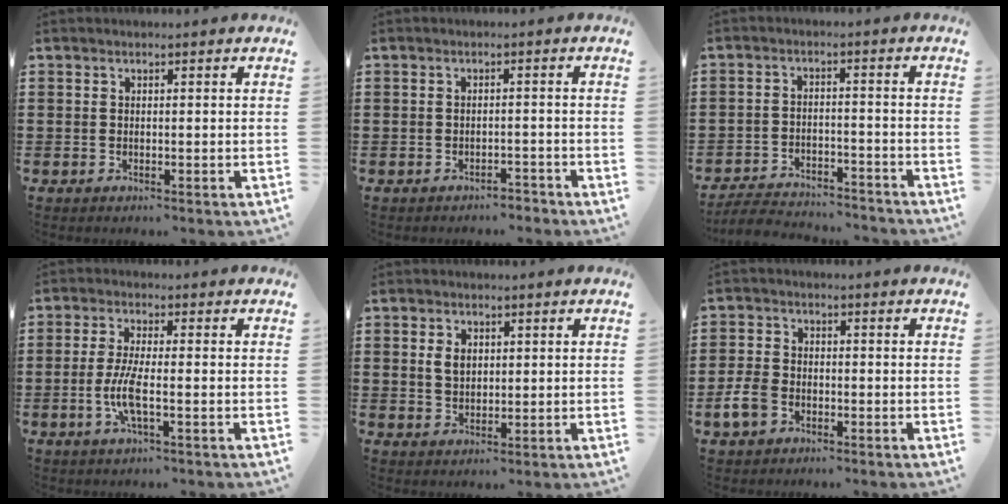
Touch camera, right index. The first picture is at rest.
{"total": 2.0, "force": [-2.0, 0.3, 0.2], "torque": [-0.011, -0.001, -0.041]}
{"total": 4.5, "force": [-4.4, 0.6, 0.6], "torque": [-0.021, 0.003, -0.093]}
{"total": 5.8, "force": [-1.5, 1.2, 5.5], "torque": [-0.129, -0.013, -0.037]}
{"total": 2.8, "force": [0.6, 1.8, 2.0], "torque": [-0.045, 0.007, 0.010]}
{"total": 4.4, "force": [-2.1, 3.0, 2.5], "torque": [-0.074, -0.003, -0.046]}